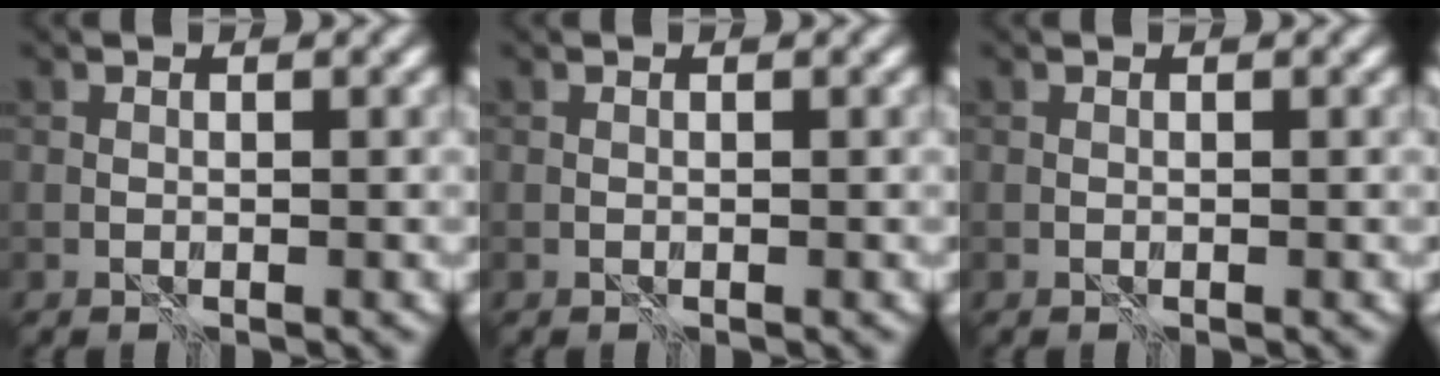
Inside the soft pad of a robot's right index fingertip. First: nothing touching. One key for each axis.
{"total": 0.0}
{"total": 0.0}